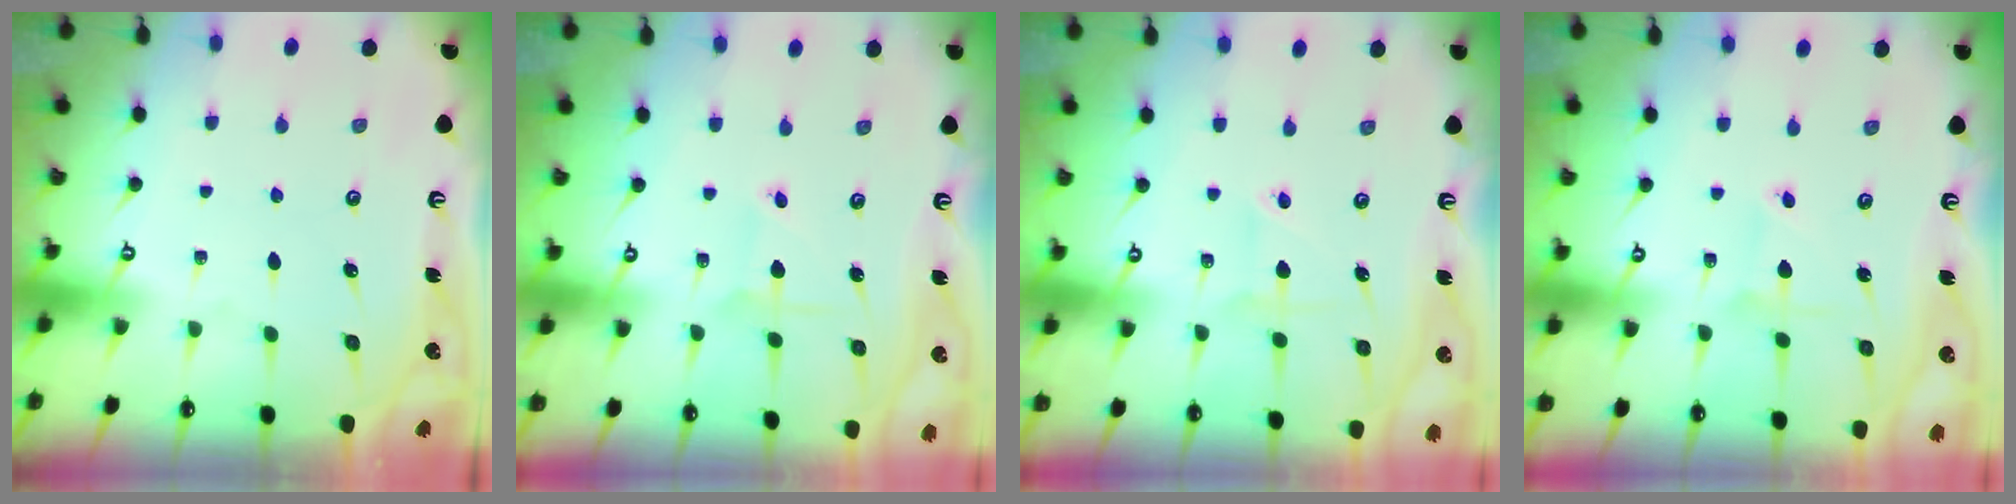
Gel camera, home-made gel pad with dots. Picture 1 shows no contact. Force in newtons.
{"total": 2.2, "press": 2.2, "slide": 0.2}
{"total": 2.6, "press": 2.6, "slide": 0.3}
{"total": 2.0, "press": 2.0, "slide": 0.2}